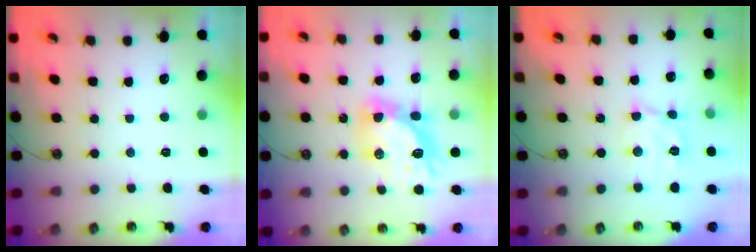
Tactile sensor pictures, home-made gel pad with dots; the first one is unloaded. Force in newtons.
{"total": 12.6, "press": 12.5, "slide": 1.6}
{"total": 9.6, "press": 9.5, "slide": 0.9}